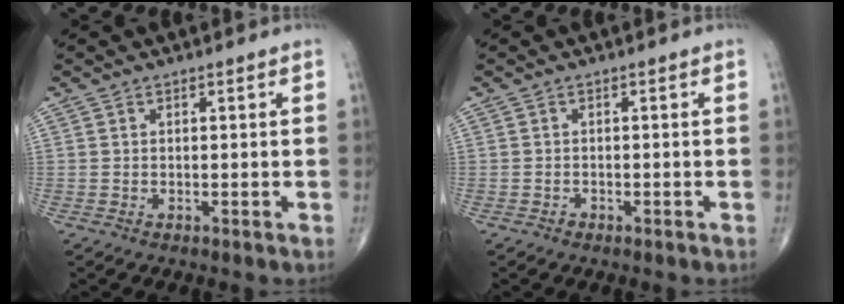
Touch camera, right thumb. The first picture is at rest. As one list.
[{"total": 0.7, "force": [-0.5, 0.5, 0.1], "torque": [0.000, 0.002, -0.010]}]